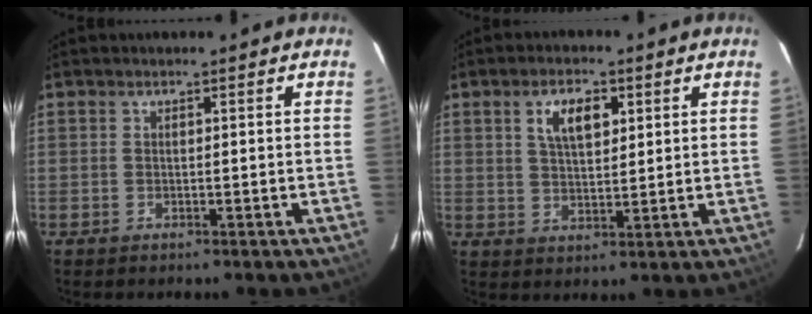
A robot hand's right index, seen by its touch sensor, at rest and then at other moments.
{"total": 6.4, "force": [2.6, 3.0, 5.0], "torque": [-0.088, 0.010, 0.049]}